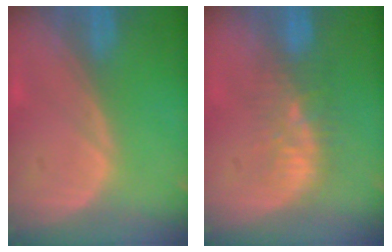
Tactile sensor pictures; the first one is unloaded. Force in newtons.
{"total": 6.0, "press": 5.7, "slide": 1.9}